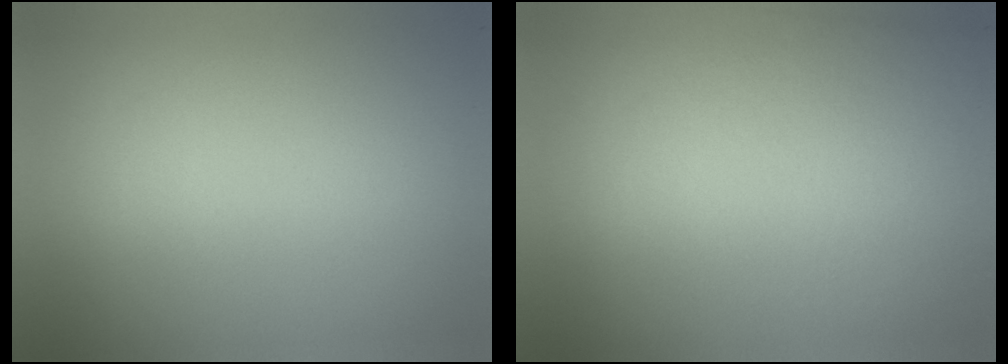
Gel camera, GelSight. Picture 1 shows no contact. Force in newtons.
{"total": 2.2}